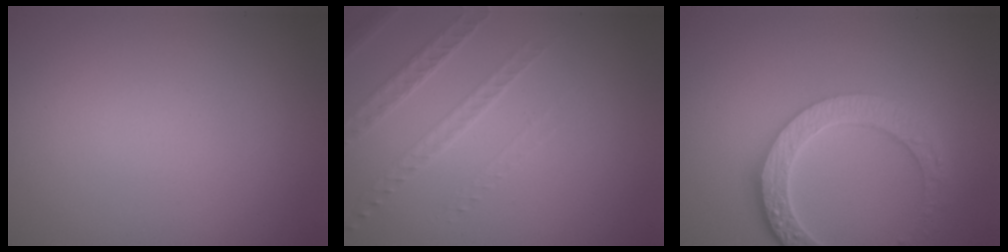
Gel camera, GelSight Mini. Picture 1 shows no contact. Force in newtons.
{"total": 1.6, "press": 1.3, "slide": 0.9}
{"total": 5.2, "press": 4.2, "slide": 2.9}